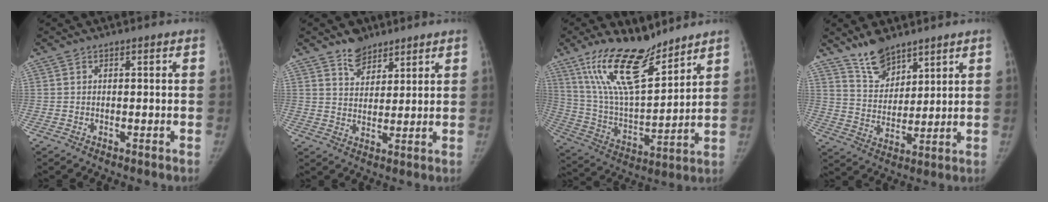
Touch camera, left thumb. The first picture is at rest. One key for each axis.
{"total": 5.4, "fx": 4.1, "fy": 3.2, "fz": 1.5, "tx": 0.001, "ty": -0.031, "tz": 0.074}
{"total": 18.3, "fx": 13.1, "fy": 6.1, "fz": 11.2, "tx": -0.176, "ty": -0.071, "tz": 0.253}
{"total": 8.3, "fx": 6.8, "fy": 3.8, "fz": 2.9, "tx": -0.027, "ty": -0.049, "tz": 0.134}